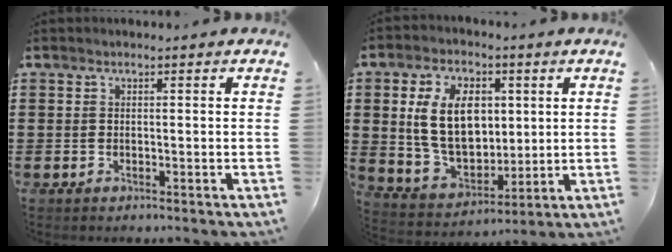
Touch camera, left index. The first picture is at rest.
{"total": 12.0, "force": [2.7, 7.9, 8.6], "torque": [-0.190, 0.012, 0.047]}